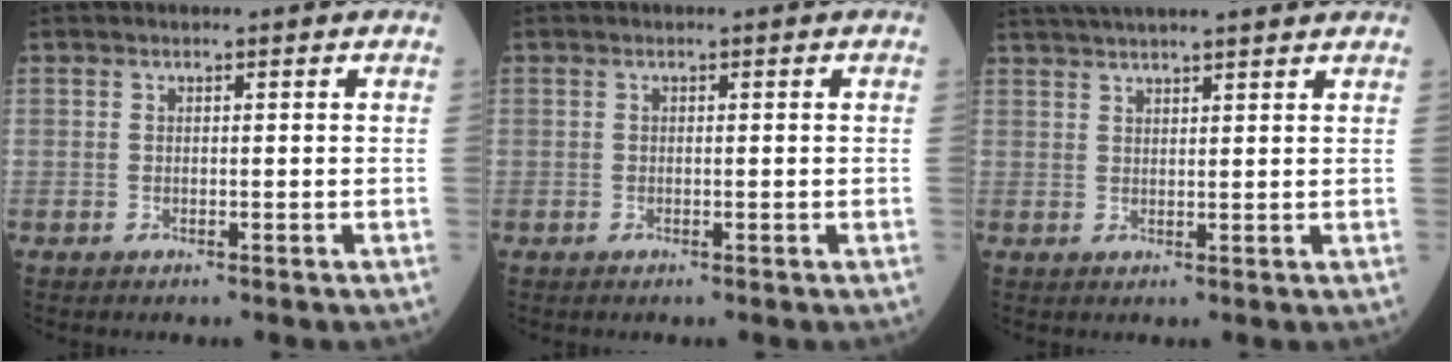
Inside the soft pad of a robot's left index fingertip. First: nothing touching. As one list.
[{"total": 0.0}, {"total": 12.0, "force": [10.8, 0.2, 5.2], "torque": [-0.089, 0.031, 0.152]}]